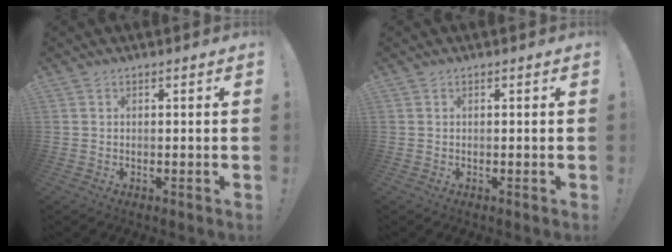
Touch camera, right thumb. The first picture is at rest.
{"total": 0.0}